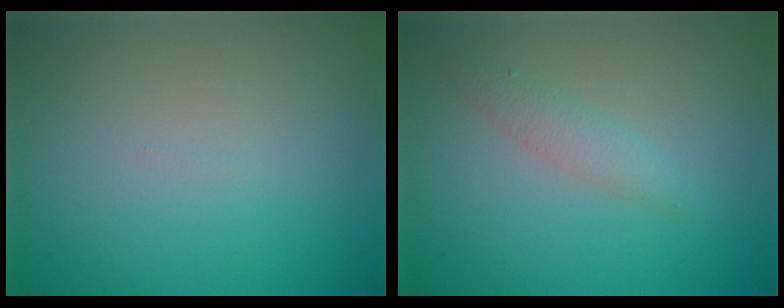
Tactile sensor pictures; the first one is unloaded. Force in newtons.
{"total": 1.7, "press": 1.7, "slide": 0.1}